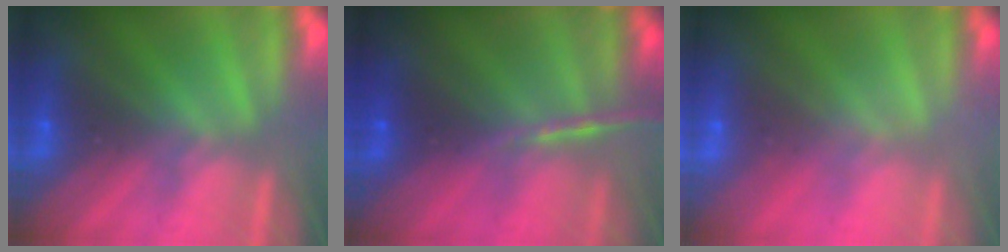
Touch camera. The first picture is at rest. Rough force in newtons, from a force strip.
{"total": 1.5}
{"total": 1.6}